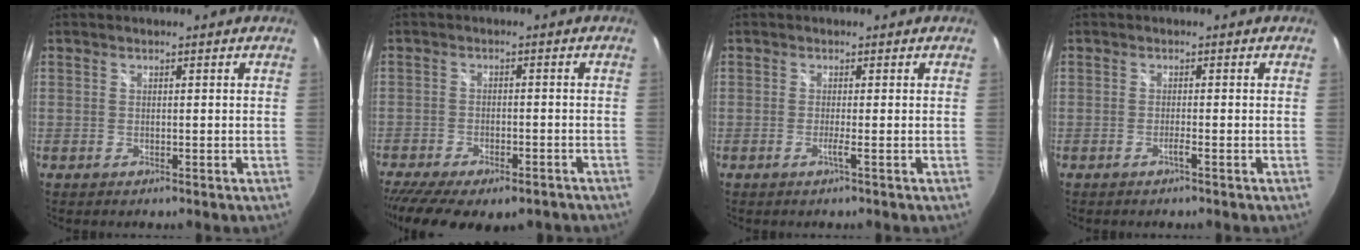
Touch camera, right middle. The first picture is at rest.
{"total": 15.1, "force": [-11.4, 5.5, 8.2], "torque": [-0.176, -0.048, -0.168]}
{"total": 1.1, "force": [-0.4, -0.5, 0.9], "torque": [-0.009, -0.007, -0.010]}
{"total": 0.9, "force": [-0.6, -0.3, 0.6], "torque": [-0.007, -0.001, -0.013]}